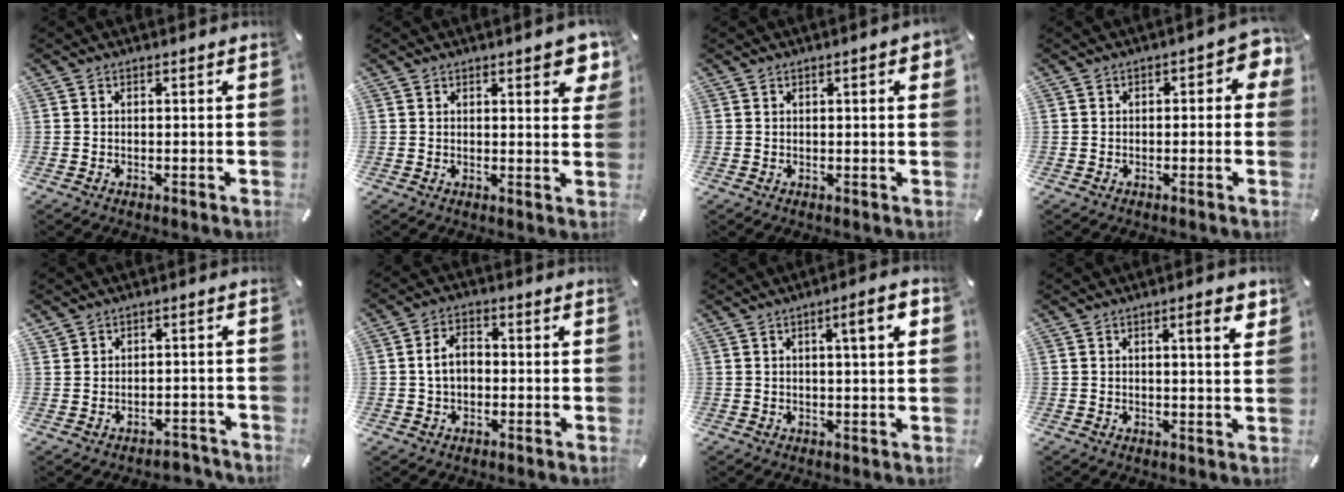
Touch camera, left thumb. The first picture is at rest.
{"total": 5.7, "force": [3.3, 1.9, 4.2], "torque": [-0.050, -0.019, 0.050]}
{"total": 3.3, "force": [0.9, 0.7, 3.1], "torque": [-0.051, 0.001, 0.011]}
{"total": 4.3, "force": [-0.2, 2.2, 3.7], "torque": [-0.053, 0.006, -0.007]}
{"total": 2.5, "force": [-1.5, 1.9, 0.4], "torque": [-0.007, 0.007, -0.031]}
{"total": 5.4, "force": [-0.4, 3.7, 3.9], "torque": [-0.080, 0.010, -0.009]}
{"total": 6.9, "force": [2.3, 1.1, 6.4], "torque": [-0.094, -0.007, 0.028]}
{"total": 5.7, "force": [2.2, 1.0, 5.2], "torque": [-0.079, -0.005, 0.029]}